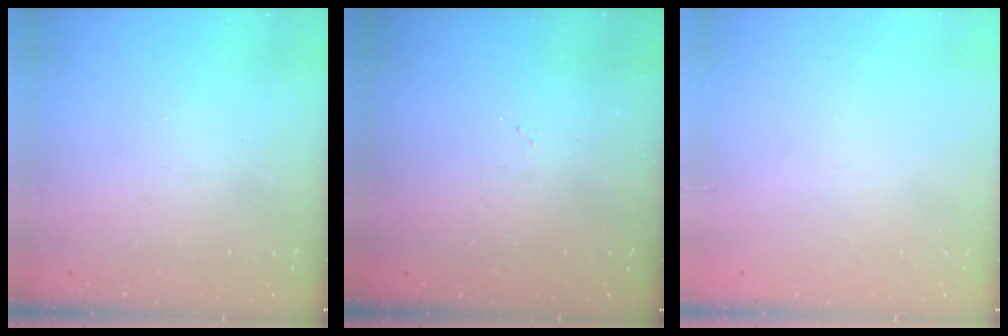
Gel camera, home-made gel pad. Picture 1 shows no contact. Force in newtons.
{"total": 3.1, "press": 3.1, "slide": 0.5}
{"total": 0.0}